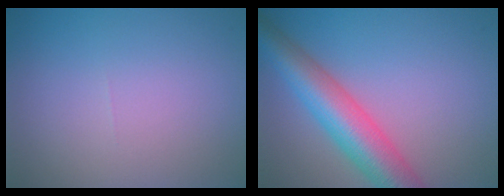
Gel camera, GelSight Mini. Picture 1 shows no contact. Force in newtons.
{"total": 7.3, "press": 7.3, "slide": 0.3}